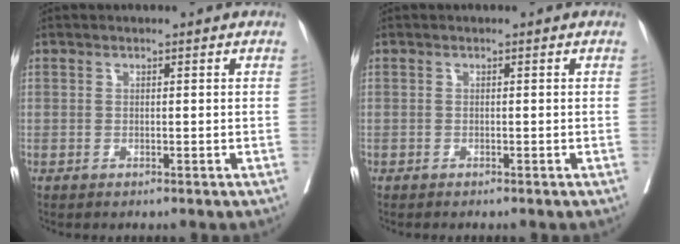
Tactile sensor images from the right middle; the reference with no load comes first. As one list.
[{"total": 0.7, "force": [-0.7, 0.1, 0.2], "torque": [-0.004, -0.001, -0.013]}]